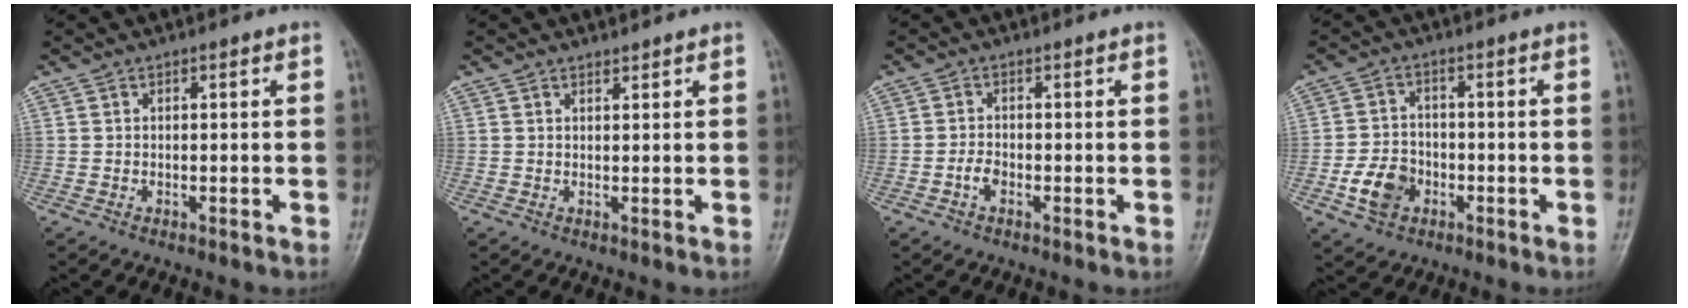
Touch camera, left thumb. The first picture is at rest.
{"total": 0.9, "force": [0.9, 0.2, 0.0], "torque": [0.001, -0.009, 0.014]}
{"total": 1.9, "force": [-0.8, 1.2, 1.2], "torque": [-0.022, 0.007, -0.018]}
{"total": 6.7, "force": [-2.4, 5.2, 3.4], "torque": [-0.049, 0.012, -0.043]}